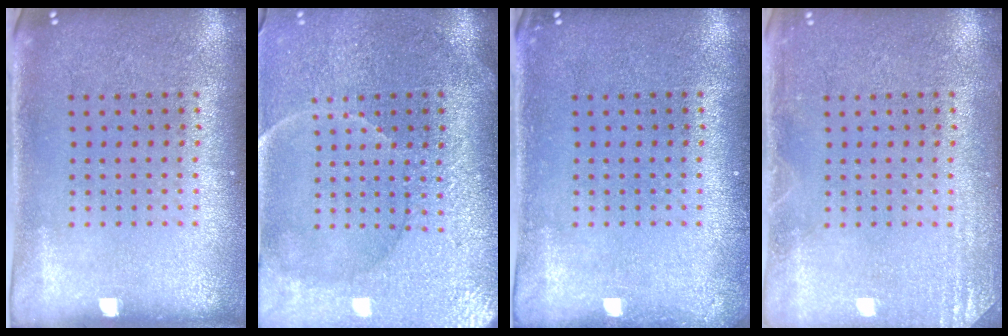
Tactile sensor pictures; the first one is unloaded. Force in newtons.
{"total": 3.8, "press": 3.5, "slide": 1.5}
{"total": 0.6, "press": 0.6, "slide": 0.1}
{"total": 2.0, "press": 2.0, "slide": 0.4}